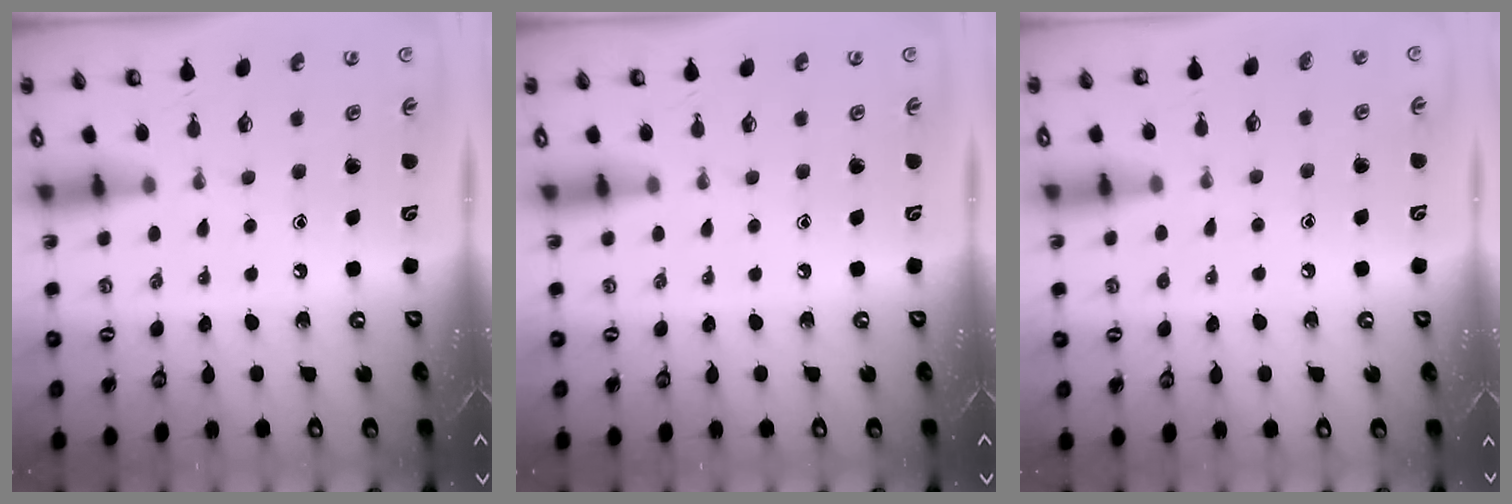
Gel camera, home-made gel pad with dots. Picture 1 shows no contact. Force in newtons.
{"total": 0.0}
{"total": 5.0, "press": 5.0, "slide": 0.6}